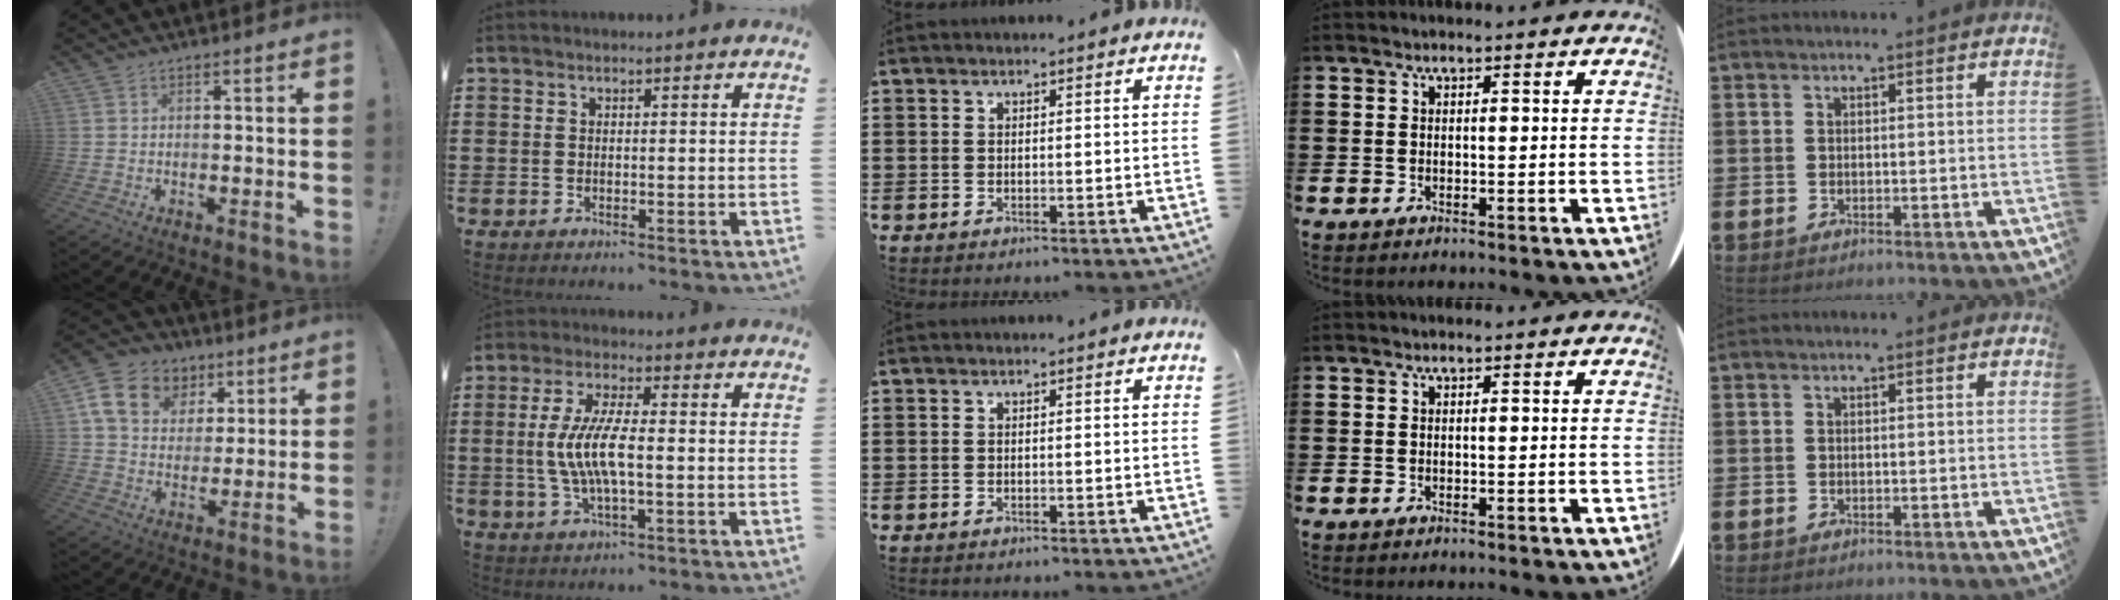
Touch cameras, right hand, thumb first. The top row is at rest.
{"thumb": {"total": 15.0, "force": [6.9, 11.3, 7.1], "torque": [-0.105, -0.026, 0.137]}, "index": {"total": 7.7, "force": [-1.0, 2.2, 7.3], "torque": [-0.163, -0.007, -0.027]}}